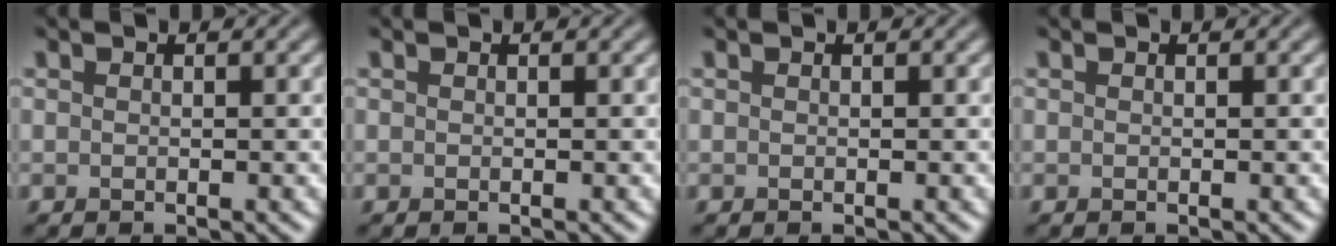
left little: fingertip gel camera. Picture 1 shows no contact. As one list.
[{"total": 0.0}, {"total": 0.0}, {"total": 0.0}]